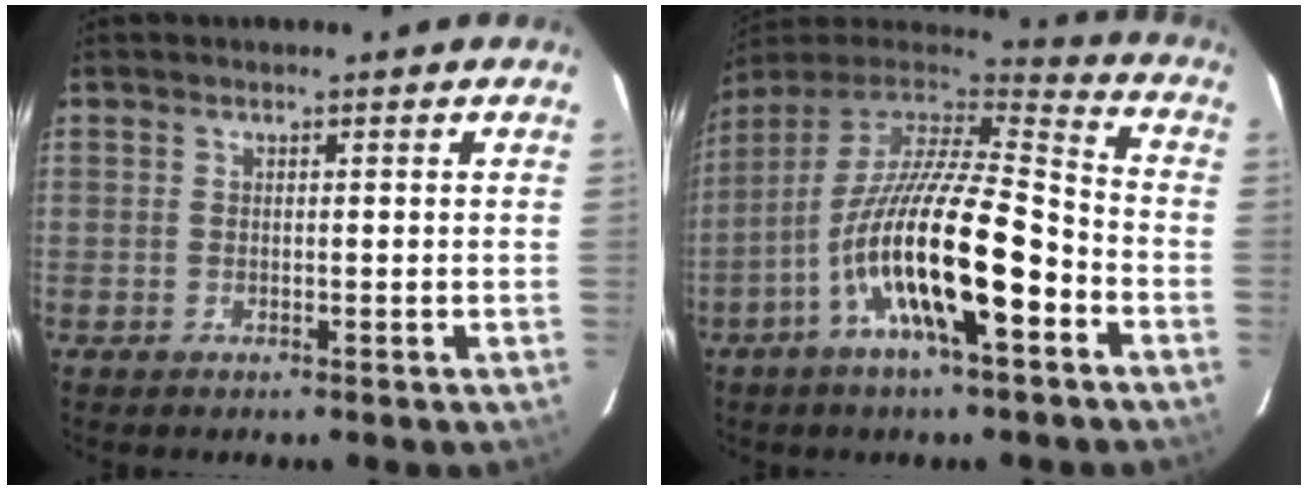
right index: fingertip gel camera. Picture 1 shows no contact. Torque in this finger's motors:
{"motor_torque": [1.34, -0.80, 1.05, 0.21]}